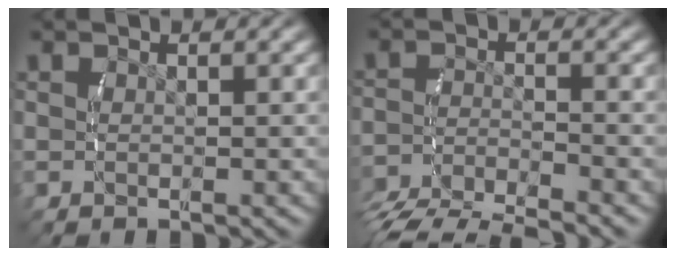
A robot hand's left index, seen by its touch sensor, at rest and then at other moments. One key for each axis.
{"total": 7.8, "fx": -7.4, "fy": 1.8, "fz": 1.6, "tx": -0.009, "ty": -0.017, "tz": -0.120}